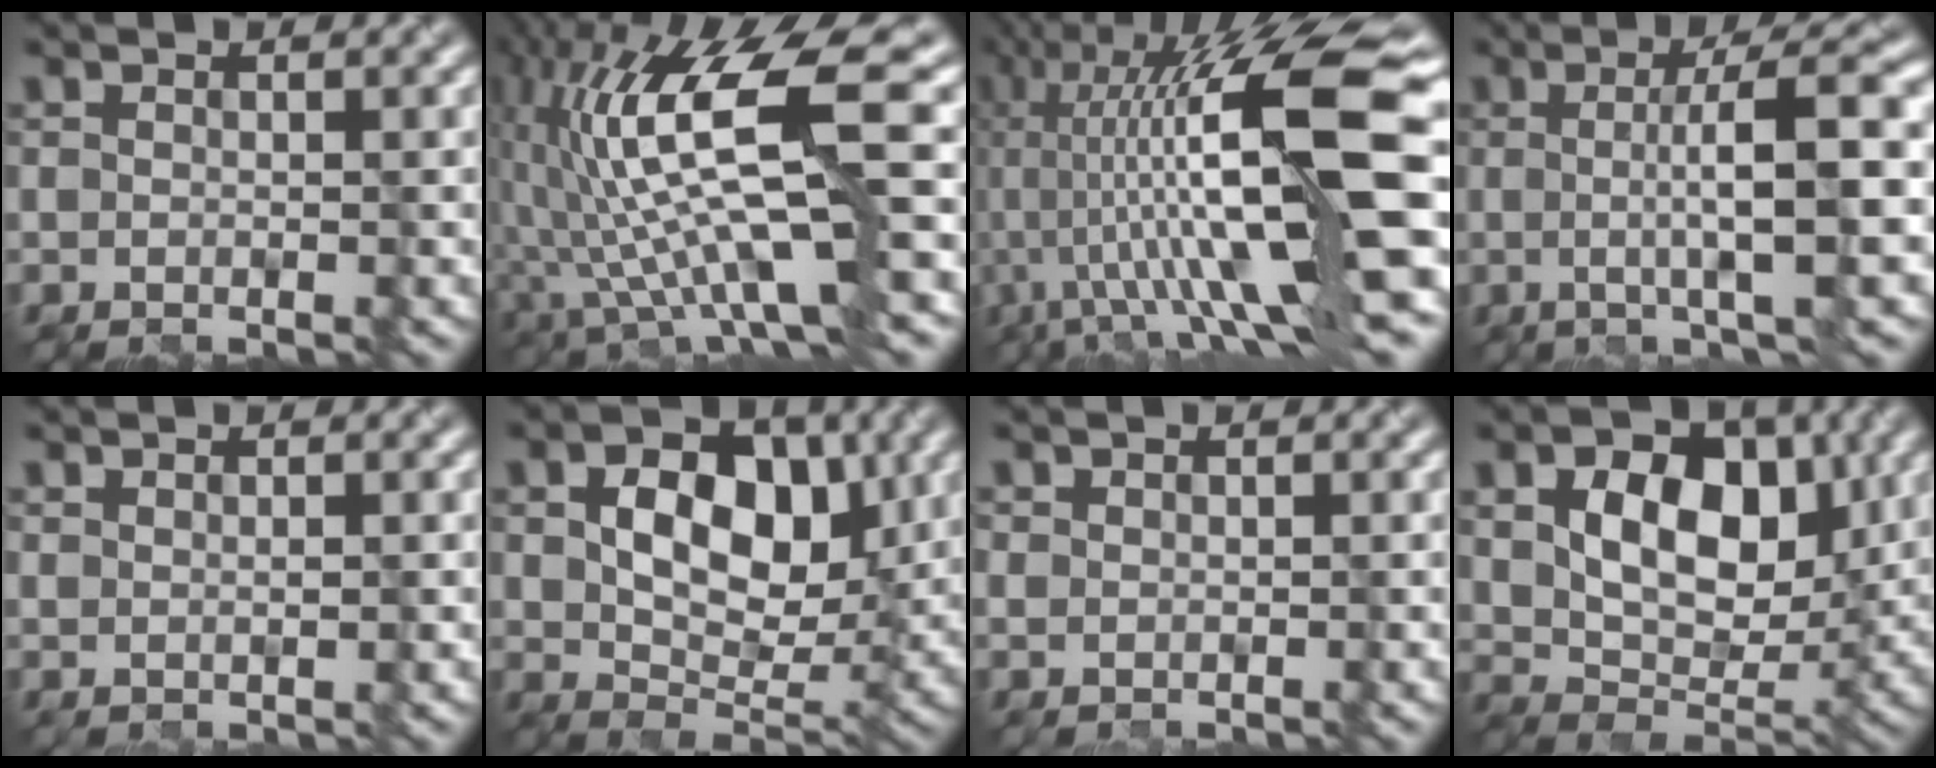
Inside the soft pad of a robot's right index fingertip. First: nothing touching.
{"total": 12.5, "force": [0.7, 2.9, 12.2], "torque": [-0.227, 0.004, 0.020]}
{"total": 16.2, "force": [0.8, 3.6, 15.8], "torque": [-0.256, 0.031, 0.010]}
{"total": 8.2, "force": [0.1, 1.5, 8.1], "torque": [-0.107, 0.004, 0.000]}
{"total": 0.7, "force": [0.6, 0.4, 0.1], "torque": [-0.001, -0.003, 0.014]}
{"total": 7.8, "force": [1.8, 5.1, 5.6], "torque": [-0.086, -0.002, 0.028]}
{"total": 1.0, "force": [0.6, 0.6, -0.3], "torque": [0.012, -0.001, 0.010]}
{"total": 8.9, "force": [2.4, 6.0, 6.2], "torque": [-0.104, -0.007, 0.034]}